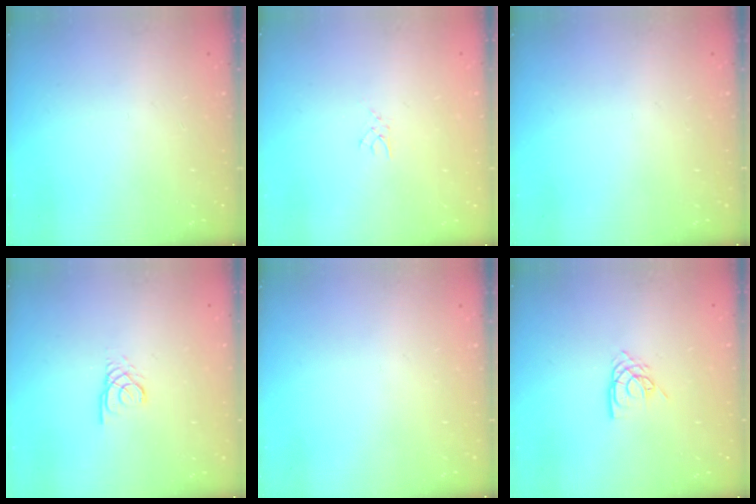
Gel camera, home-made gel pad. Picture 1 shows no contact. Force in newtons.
{"total": 2.1, "press": 2.1, "slide": 0.3}
{"total": 0.0}
{"total": 2.4, "press": 2.4, "slide": 0.3}
{"total": 0.0}
{"total": 7.9, "press": 7.8, "slide": 0.9}